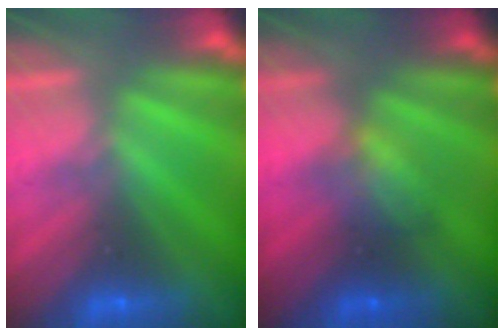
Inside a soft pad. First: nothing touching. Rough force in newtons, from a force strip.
{"total": 2.3}